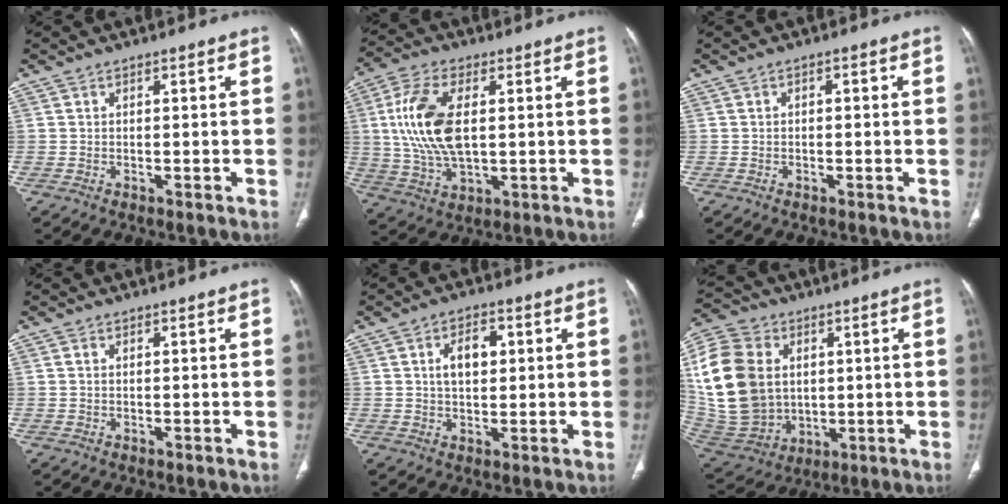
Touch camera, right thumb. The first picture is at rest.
{"total": 14.4, "force": [2.0, 7.4, 12.1], "torque": [-0.255, 0.000, 0.042]}
{"total": 0.9, "force": [0.0, 0.5, 0.7], "torque": [-0.003, 0.003, -0.005]}
{"total": 0.6, "force": [0.2, 0.4, 0.5], "torque": [-0.013, 0.005, 0.004]}
{"total": 6.1, "force": [1.4, 3.7, 4.7], "torque": [-0.066, 0.004, 0.023]}
{"total": 22.7, "force": [4.0, 17.3, 14.2], "torque": [-0.291, -0.004, 0.096]}